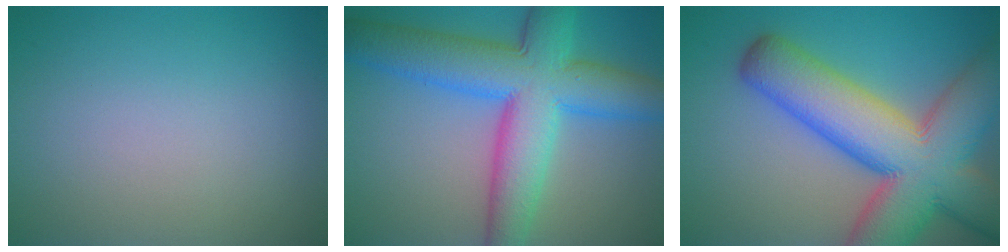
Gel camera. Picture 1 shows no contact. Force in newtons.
{"total": 10.7, "press": 10.7, "slide": 0.3}
{"total": 14.5, "press": 14.4, "slide": 0.8}